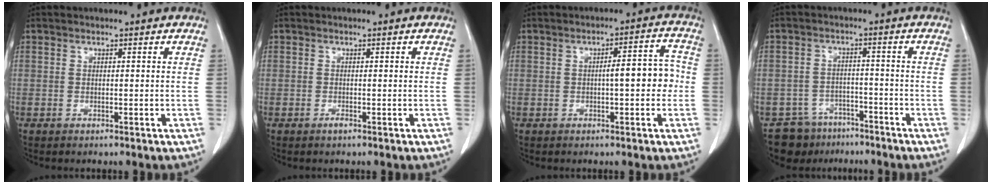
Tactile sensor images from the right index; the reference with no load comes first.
{"total": 0.6, "force": [-0.4, 0.3, 0.3], "torque": [-0.002, 0.001, -0.007]}
{"total": 5.9, "force": [-0.5, 1.6, 5.7], "torque": [-0.076, 0.025, -0.006]}
{"total": 7.0, "force": [-5.5, 4.3, -0.3], "torque": [0.014, 0.022, -0.087]}